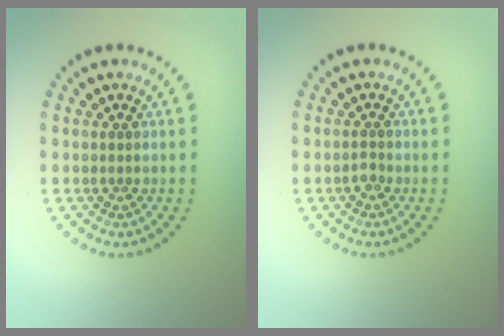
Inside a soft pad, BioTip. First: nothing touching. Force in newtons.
{"total": 0.8, "press": 0.6, "slide": 0.4}